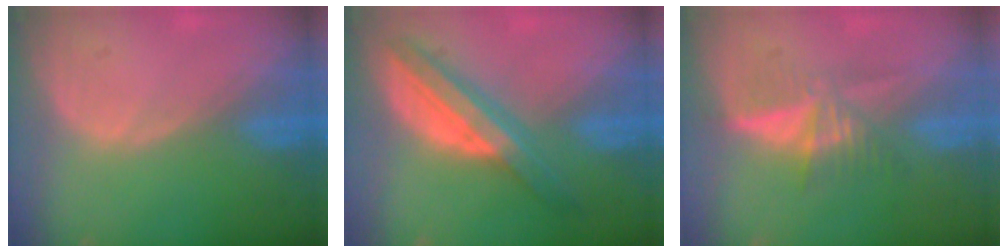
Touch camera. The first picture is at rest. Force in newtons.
{"total": 7.5, "press": 7.5, "slide": 0.4}
{"total": 5.2, "press": 5.1, "slide": 1.2}